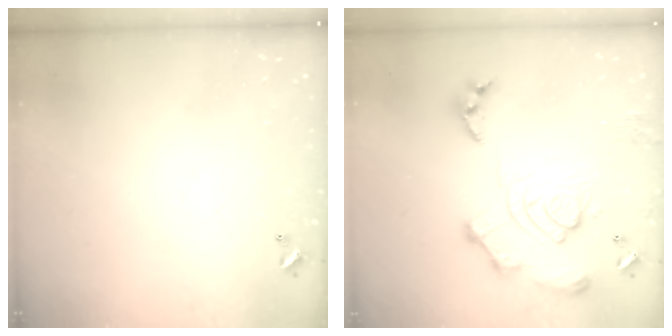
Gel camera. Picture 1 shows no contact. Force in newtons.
{"total": 17.1, "press": 17.0, "slide": 1.6}